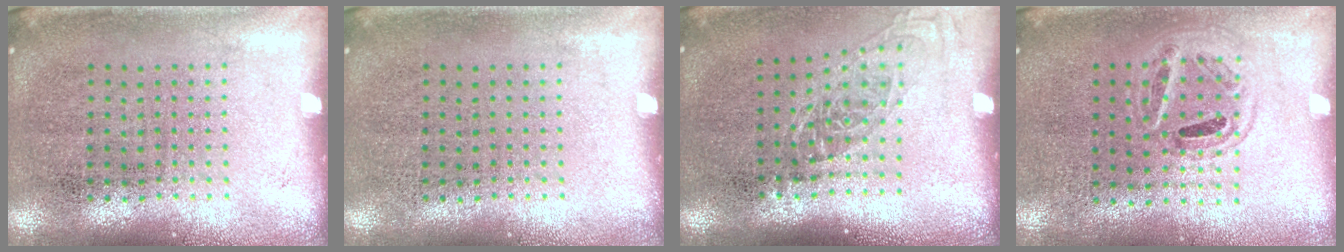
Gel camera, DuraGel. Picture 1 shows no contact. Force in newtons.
{"total": 0.0}
{"total": 1.3, "press": 1.1, "slide": 0.8}
{"total": 0.9, "press": 0.9, "slide": 0.1}